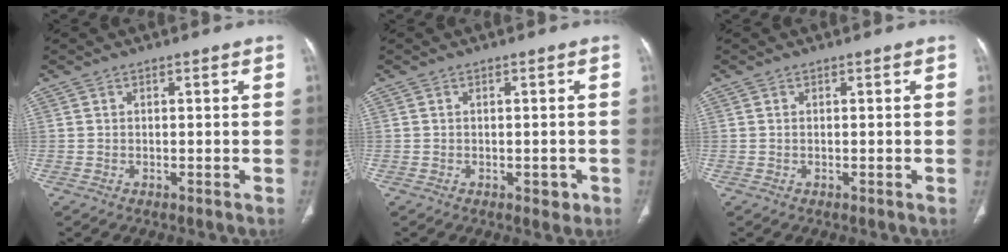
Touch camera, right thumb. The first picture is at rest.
{"total": 1.8, "force": [-0.7, 1.2, 1.2], "torque": [-0.006, 0.001, -0.005]}
{"total": 0.0}